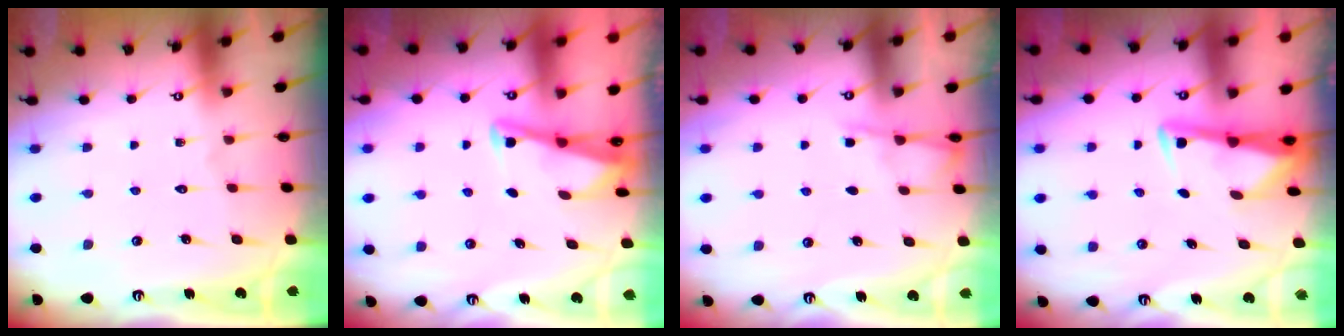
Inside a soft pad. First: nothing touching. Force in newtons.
{"total": 3.0, "press": 3.0, "slide": 0.3}
{"total": 3.8, "press": 3.8, "slide": 0.4}
{"total": 3.1, "press": 3.1, "slide": 0.4}